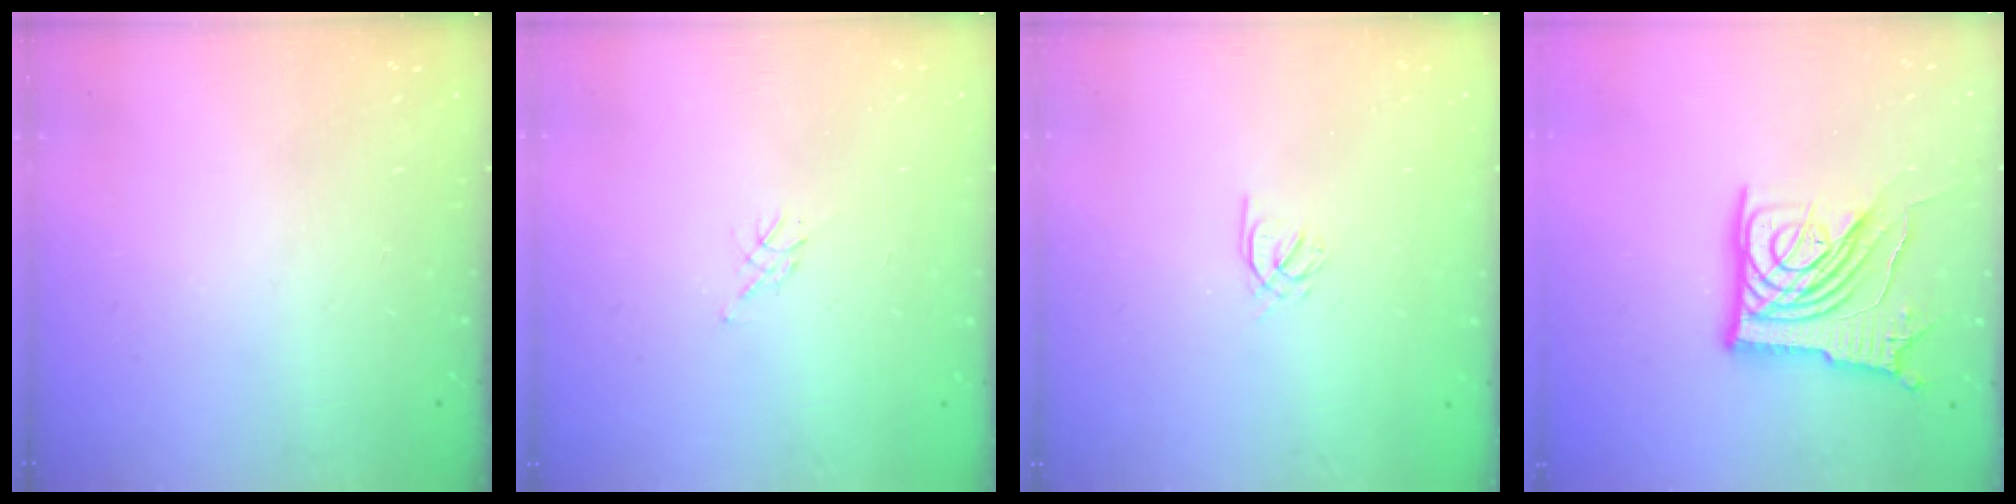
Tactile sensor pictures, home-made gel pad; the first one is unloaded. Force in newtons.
{"total": 4.8, "press": 4.8, "slide": 0.7}
{"total": 2.0, "press": 1.9, "slide": 0.5}
{"total": 14.5, "press": 14.4, "slide": 1.2}